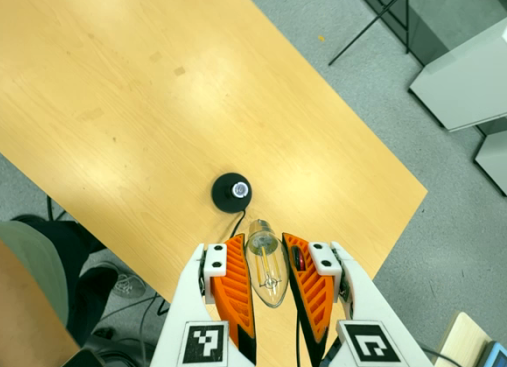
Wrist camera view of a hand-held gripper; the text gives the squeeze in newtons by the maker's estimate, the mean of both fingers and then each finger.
{"total": 15.8, "left": 17.2, "right": 14.3}